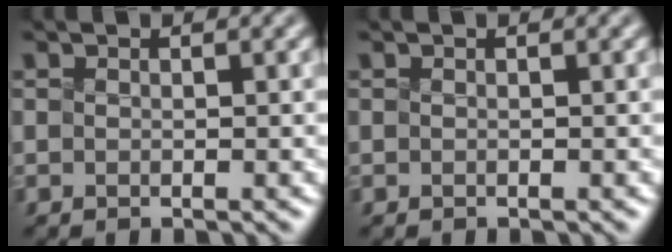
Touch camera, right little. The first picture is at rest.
{"total": 0.0}